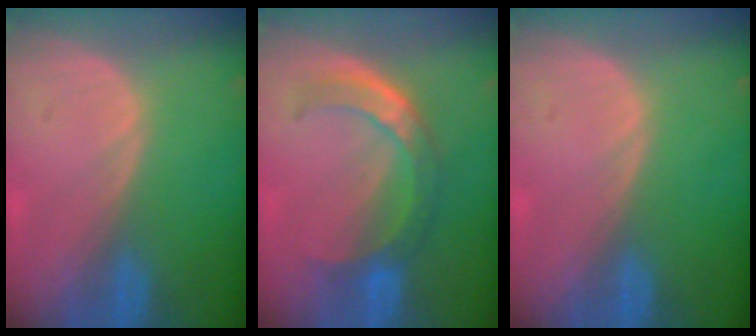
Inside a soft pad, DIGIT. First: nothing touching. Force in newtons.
{"total": 7.3, "press": 6.4, "slide": 3.5}
{"total": 0.0}